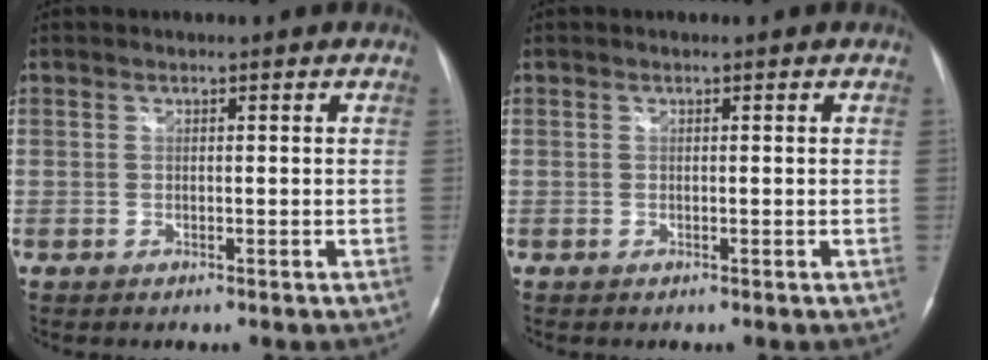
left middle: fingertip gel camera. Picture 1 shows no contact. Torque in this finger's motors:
{"motor_torque": [-0.20, -0.42, -0.13, -0.01]}